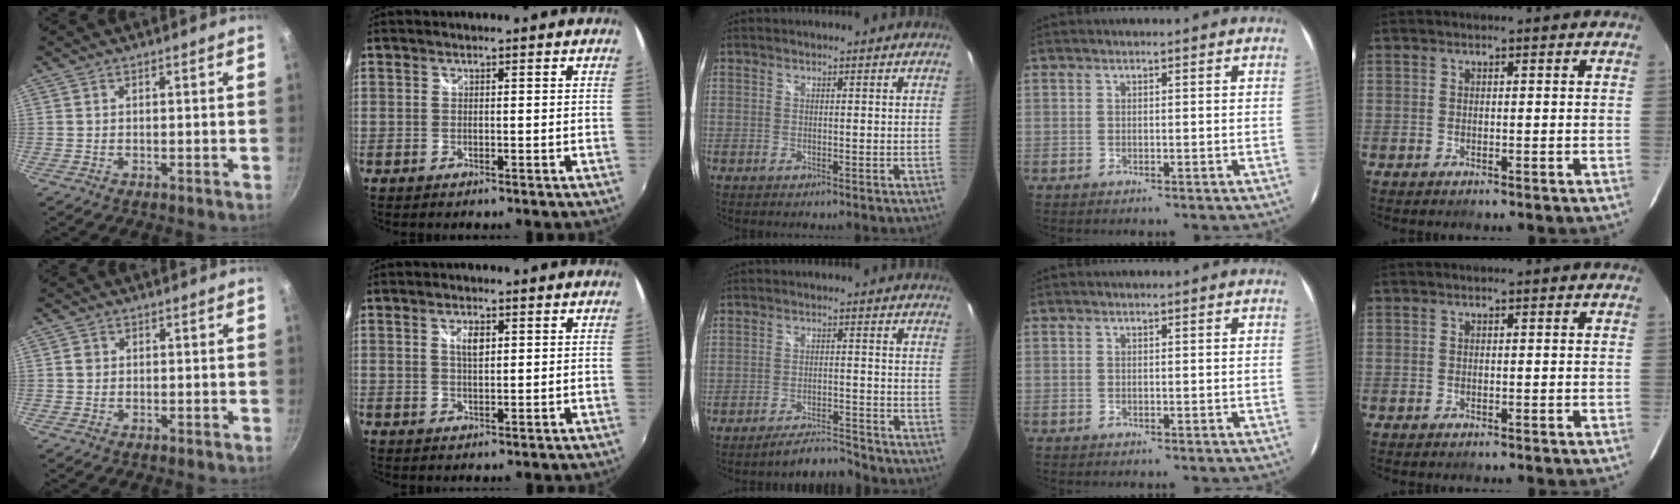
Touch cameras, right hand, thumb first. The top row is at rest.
{"thumb": {"total": 1.5, "force": [0.1, 1.4, 0.5], "torque": [-0.005, 0.006, 0.001]}, "index": {"total": 2.8, "force": [1.0, 1.1, 2.3], "torque": [-0.040, 0.003, 0.017]}, "middle": {"total": 4.9, "force": [-4.8, 0.1, 0.9], "torque": [-0.034, 0.002, -0.079]}}